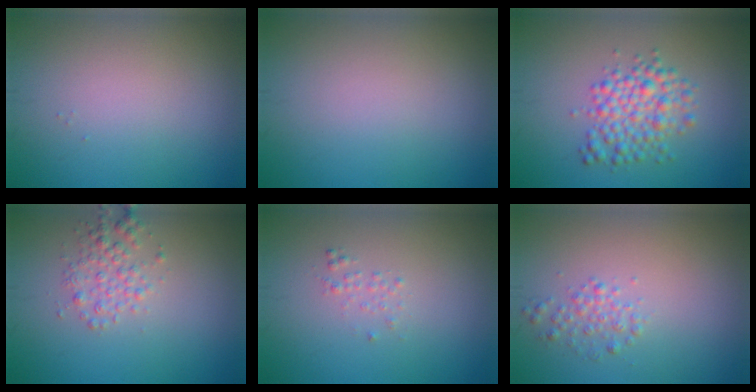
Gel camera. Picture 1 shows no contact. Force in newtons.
{"total": 0.0}
{"total": 4.0, "press": 4.0, "slide": 0.0}
{"total": 2.2, "press": 2.2, "slide": 0.0}
{"total": 0.7, "press": 0.7, "slide": 0.1}
{"total": 1.5, "press": 1.5, "slide": 0.0}